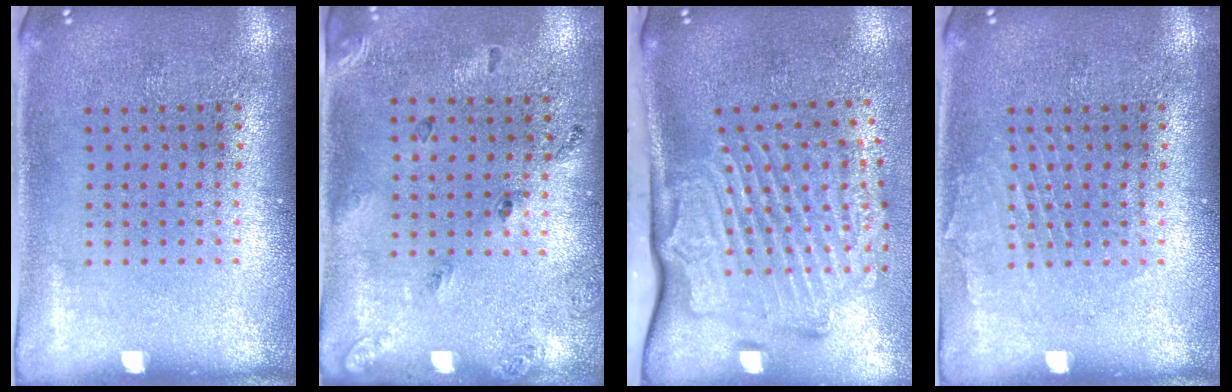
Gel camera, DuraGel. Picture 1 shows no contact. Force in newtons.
{"total": 1.8, "press": 1.1, "slide": 1.5}
{"total": 3.3, "press": 2.3, "slide": 2.3}
{"total": 1.2, "press": 1.1, "slide": 0.1}